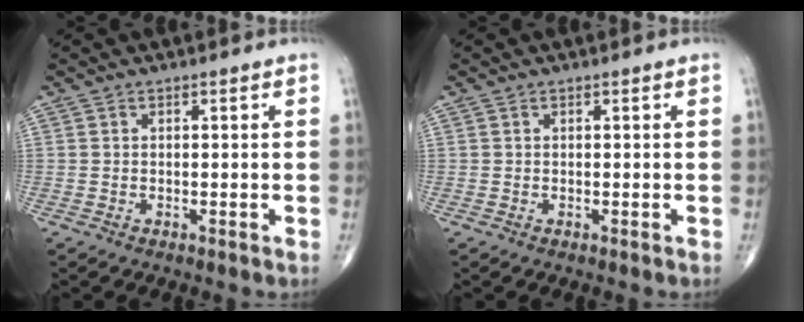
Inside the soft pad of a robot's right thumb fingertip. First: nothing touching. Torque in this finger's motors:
{"motor_torque": [0.33, 0.08, 0.03, 0.11, 0.01]}